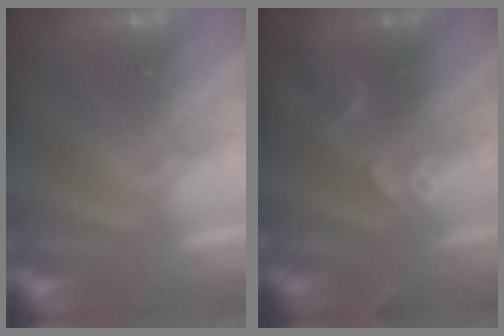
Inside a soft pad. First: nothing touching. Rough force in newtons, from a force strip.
{"total": 2.4}